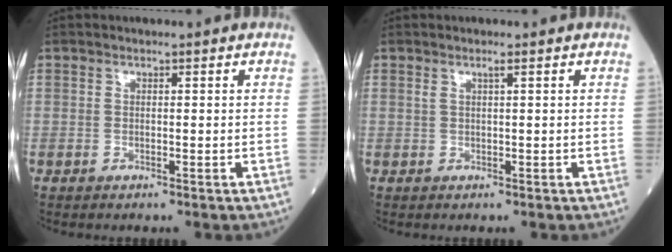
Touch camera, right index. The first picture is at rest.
{"total": 0.7, "force": [0.4, -0.1, 0.6], "torque": [-0.015, 0.005, 0.008]}